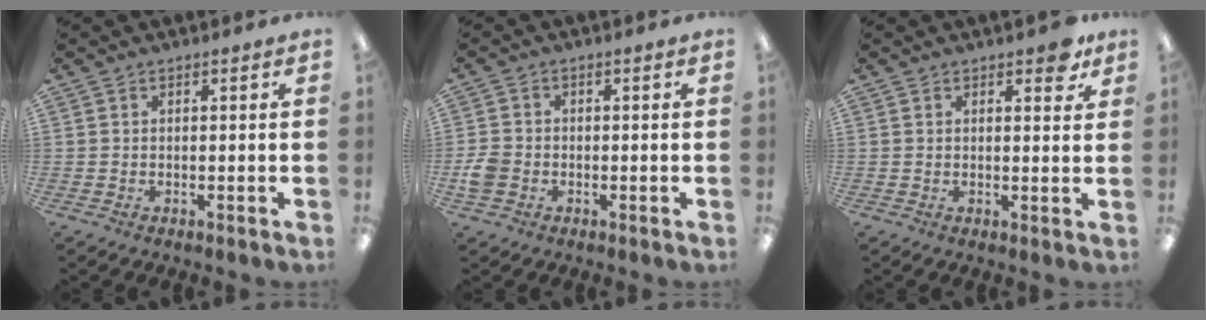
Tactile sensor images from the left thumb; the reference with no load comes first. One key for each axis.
{"total": 4.0, "fx": -1.2, "fy": 3.3, "fz": 2.0, "tx": -0.036, "ty": 0.007, "tz": -0.021}
{"total": 3.8, "fx": 2.6, "fy": 1.8, "fz": 2.1, "tx": -0.015, "ty": -0.008, "tz": 0.040}